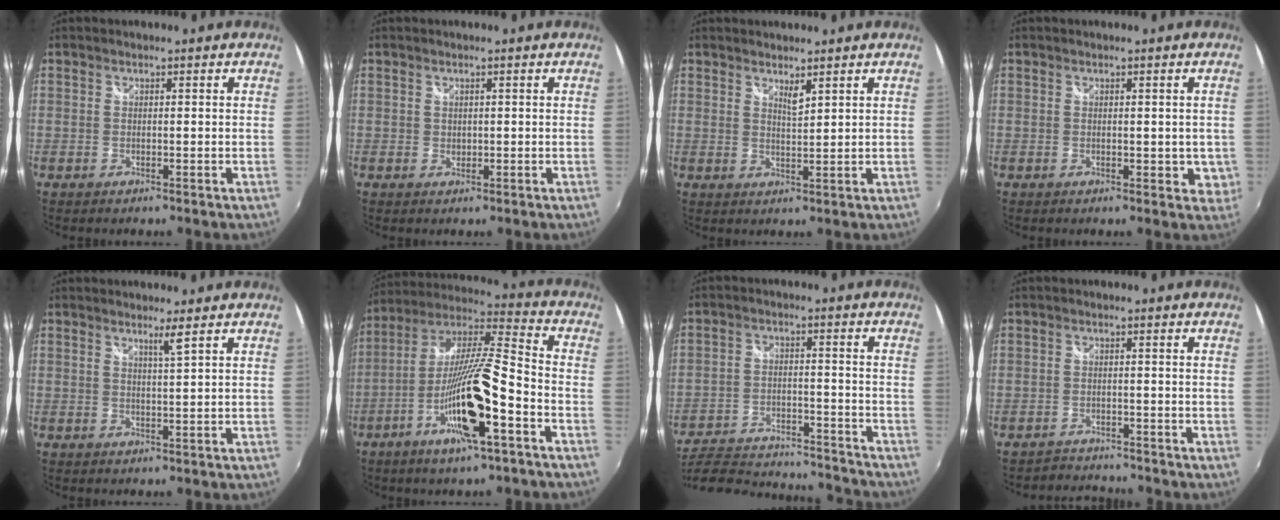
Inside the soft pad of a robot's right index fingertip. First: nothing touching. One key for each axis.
{"total": 0.8, "fx": 0.2, "fy": 0.7, "fz": 0.1, "tx": 0.000, "ty": -0.001, "tz": 0.004}
{"total": 2.3, "fx": 1.8, "fy": 0.3, "fz": 1.4, "tx": -0.023, "ty": -0.003, "tz": 0.029}
{"total": 3.2, "fx": -0.4, "fy": 2.0, "fz": 2.5, "tx": -0.024, "ty": -0.005, "tz": -0.001}
{"total": 2.1, "fx": 1.3, "fy": -0.7, "fz": 1.5, "tx": -0.030, "ty": -0.008, "tz": 0.020}
{"total": 17.8, "fx": -7.9, "fy": 2.2, "fz": 15.8, "tx": -0.297, "ty": -0.024, "tz": -0.147}
{"total": 24.7, "fx": -21.8, "fy": 6.7, "fz": 9.5, "tx": -0.198, "ty": -0.019, "tz": -0.305}
{"total": 3.5, "fx": -3.4, "fy": 0.8, "fz": -0.5, "tx": -0.004, "ty": 0.002, "tz": -0.061}